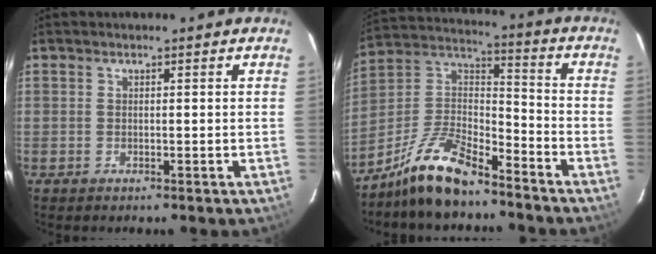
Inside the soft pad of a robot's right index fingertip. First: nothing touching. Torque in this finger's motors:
{"motor_torque": [1.05, -1.09, 0.33, 0.11]}